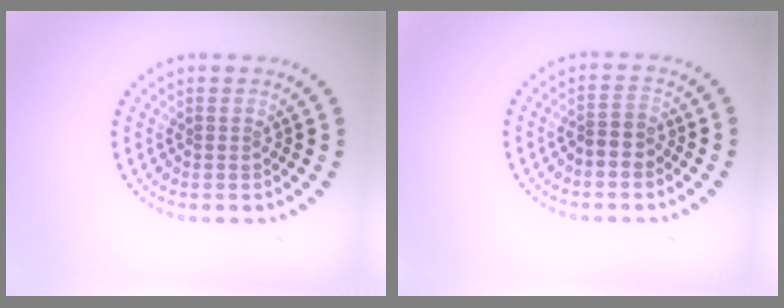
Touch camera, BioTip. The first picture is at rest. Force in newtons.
{"total": 1.3, "press": 1.1, "slide": 0.7}